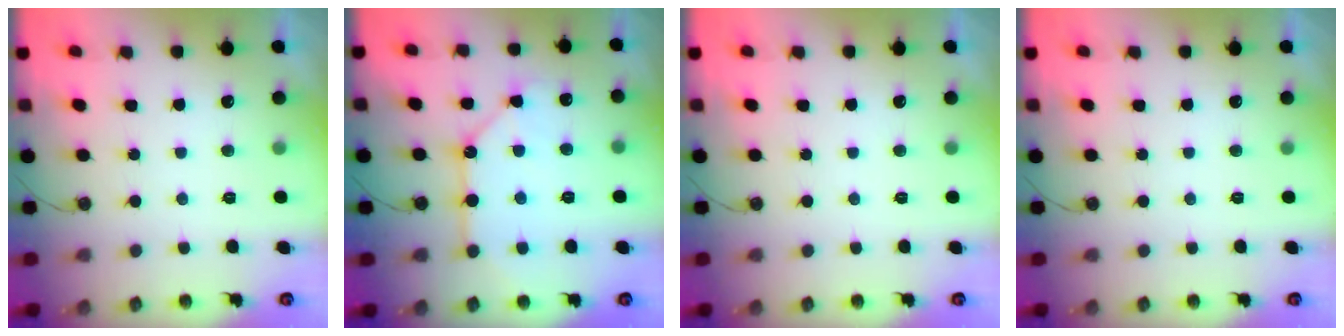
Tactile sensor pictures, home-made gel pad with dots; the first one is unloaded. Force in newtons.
{"total": 12.9, "press": 12.9, "slide": 1.3}
{"total": 0.0}
{"total": 0.0}